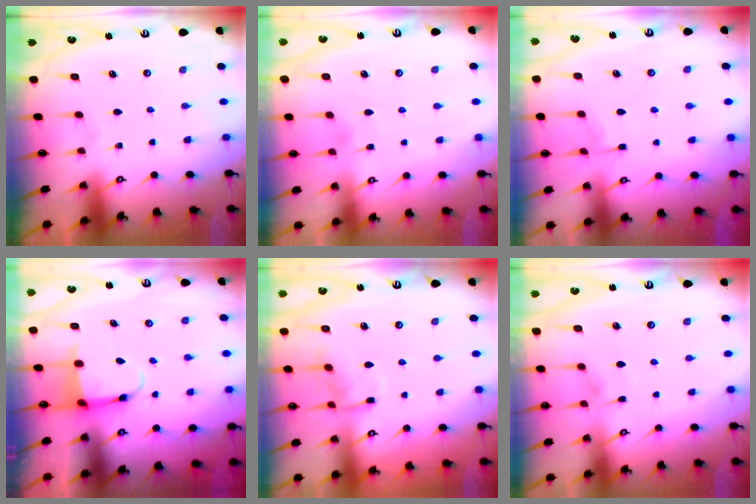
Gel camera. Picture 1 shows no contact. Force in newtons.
{"total": 2.2, "press": 2.1, "slide": 0.3}
{"total": 3.5, "press": 3.5, "slide": 0.6}
{"total": 3.9, "press": 3.8, "slide": 0.9}
{"total": 7.3, "press": 7.2, "slide": 0.7}
{"total": 3.8, "press": 3.8, "slide": 0.3}